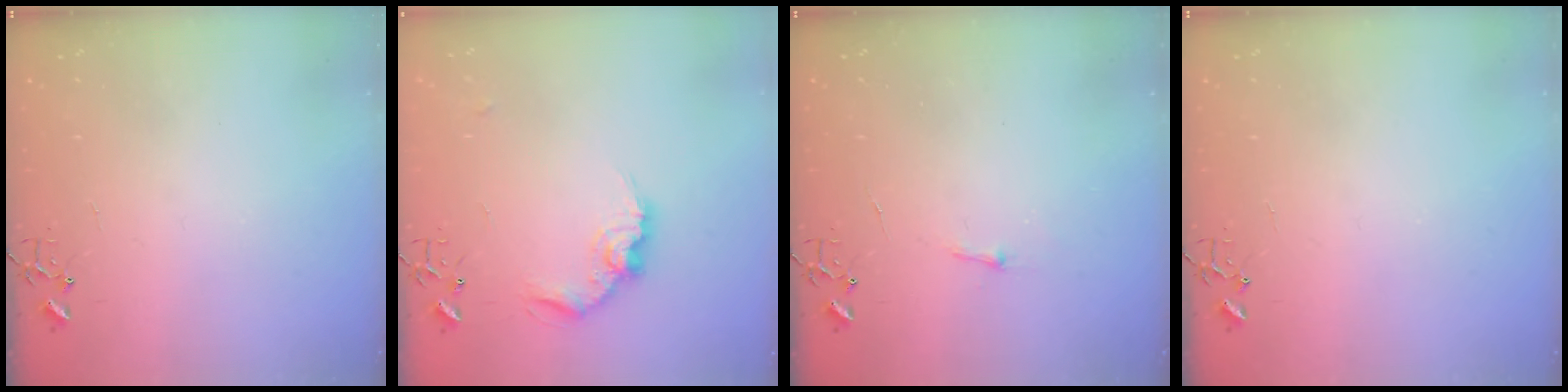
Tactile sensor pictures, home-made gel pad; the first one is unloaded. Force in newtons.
{"total": 11.4, "press": 11.4, "slide": 0.3}
{"total": 3.1, "press": 3.1, "slide": 0.4}
{"total": 0.0}